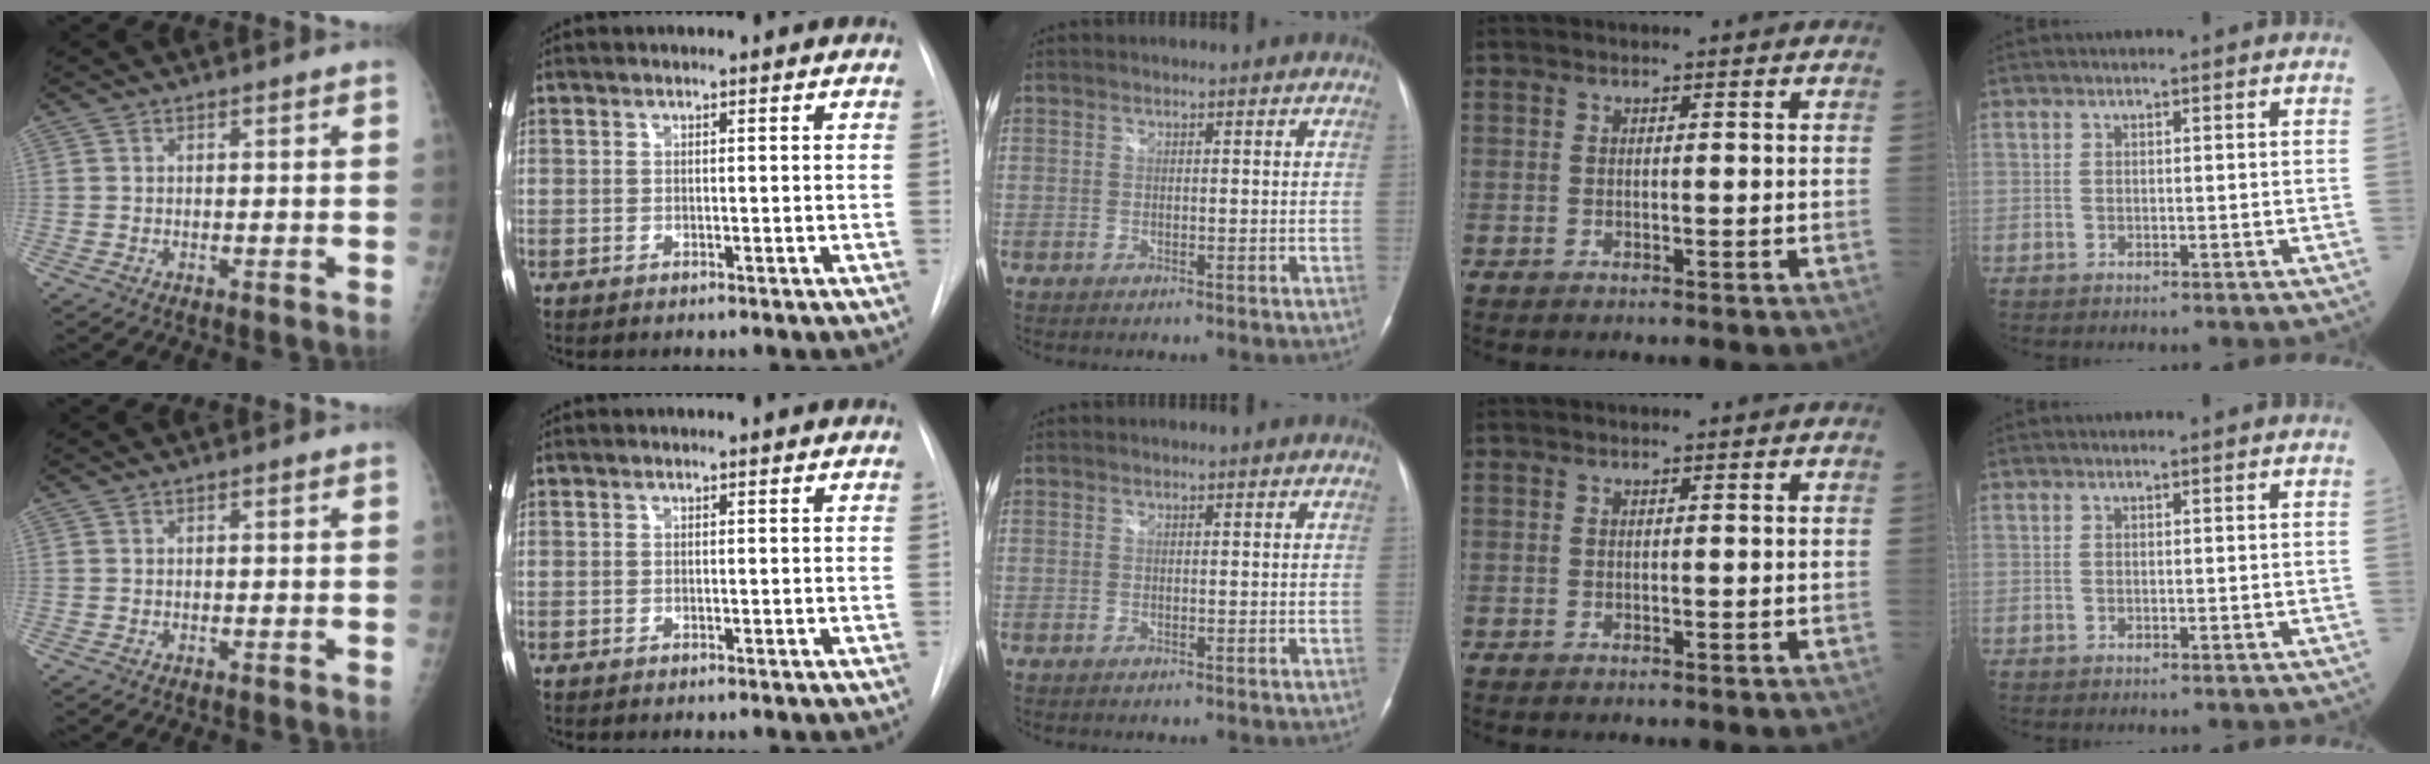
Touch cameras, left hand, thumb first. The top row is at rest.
{}